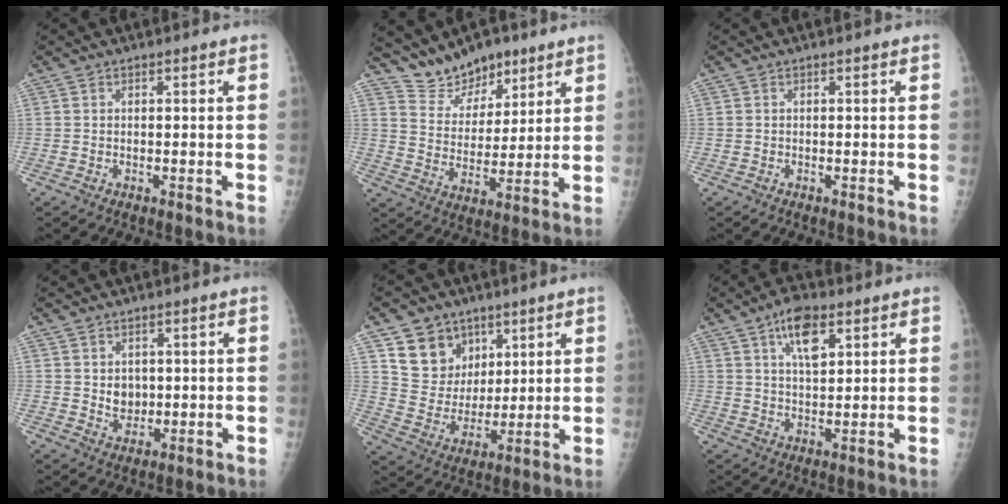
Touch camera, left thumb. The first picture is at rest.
{"total": 9.6, "force": [7.8, 4.9, 2.9], "torque": [-0.018, -0.050, 0.145]}
{"total": 0.0}
{"total": 3.7, "force": [0.5, 3.1, 2.0], "torque": [-0.012, -0.007, 0.017]}
{"total": 12.3, "force": [6.6, 9.8, 3.6], "torque": [-0.024, -0.037, 0.130]}
{"total": 8.1, "force": [4.1, 3.7, 5.9], "torque": [-0.087, -0.014, 0.068]}